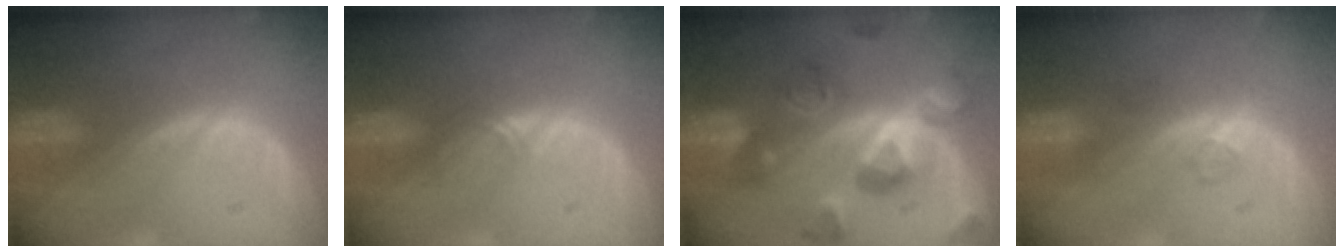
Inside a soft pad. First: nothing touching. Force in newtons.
{"total": 1.4, "press": 1.1, "slide": 0.9}
{"total": 11.2, "press": 11.2, "slide": 1.1}
{"total": 2.1, "press": 2.1, "slide": 0.2}